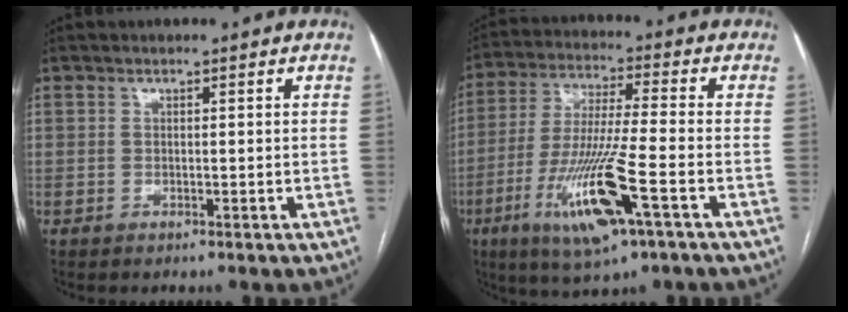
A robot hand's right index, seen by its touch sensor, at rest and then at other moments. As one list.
[{"total": 14.9, "force": [-6.1, 0.9, 13.6], "torque": [-0.276, -0.027, -0.109]}]